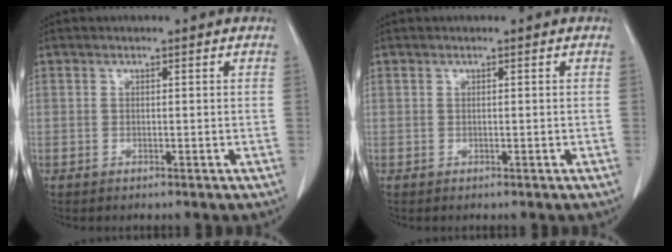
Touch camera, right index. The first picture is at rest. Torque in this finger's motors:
{"motor_torque": [-0.04, 0.03, 0.00, 0.00]}